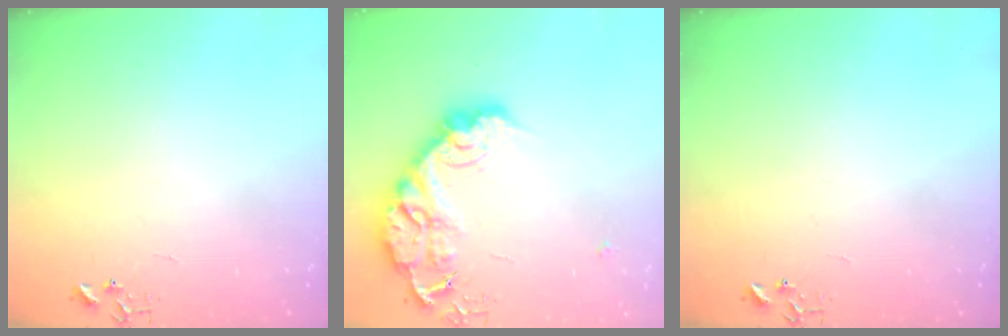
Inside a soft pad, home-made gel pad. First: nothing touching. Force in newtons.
{"total": 25.5, "press": 25.4, "slide": 2.1}
{"total": 0.0}